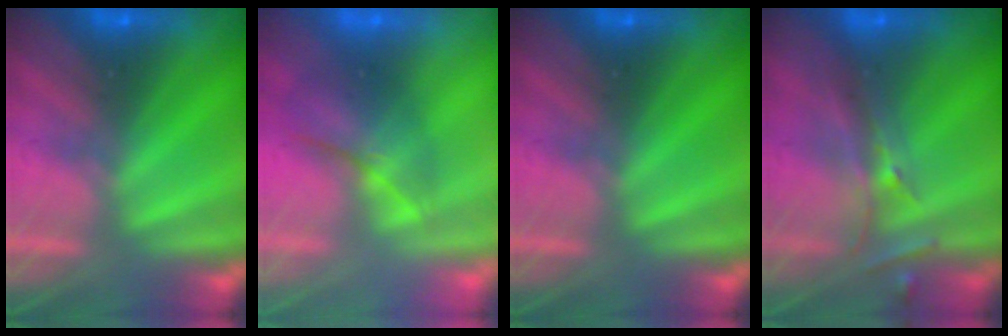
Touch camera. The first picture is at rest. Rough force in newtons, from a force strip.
{"total": 2.3}
{"total": 0.0}
{"total": 2.6}